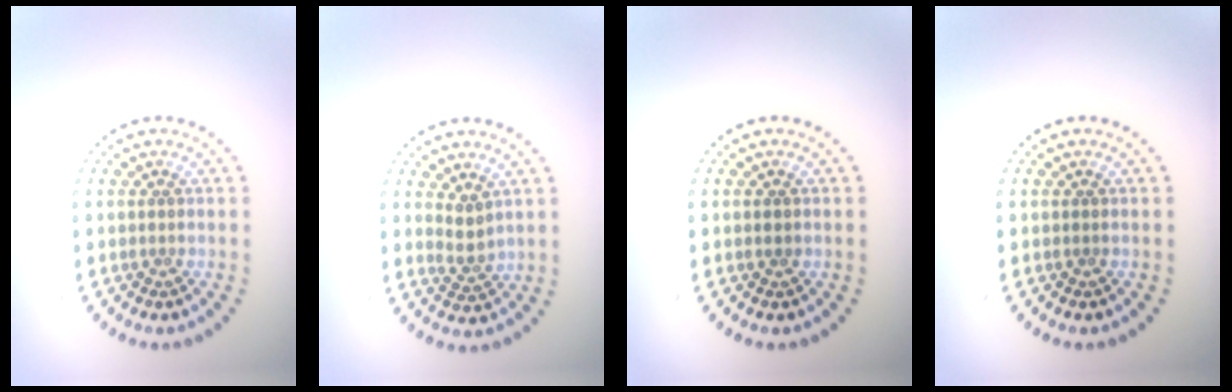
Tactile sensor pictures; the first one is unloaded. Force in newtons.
{"total": 1.7, "press": 1.3, "slide": 1.1}
{"total": 0.6, "press": 0.6, "slide": 0.0}
{"total": 0.0}